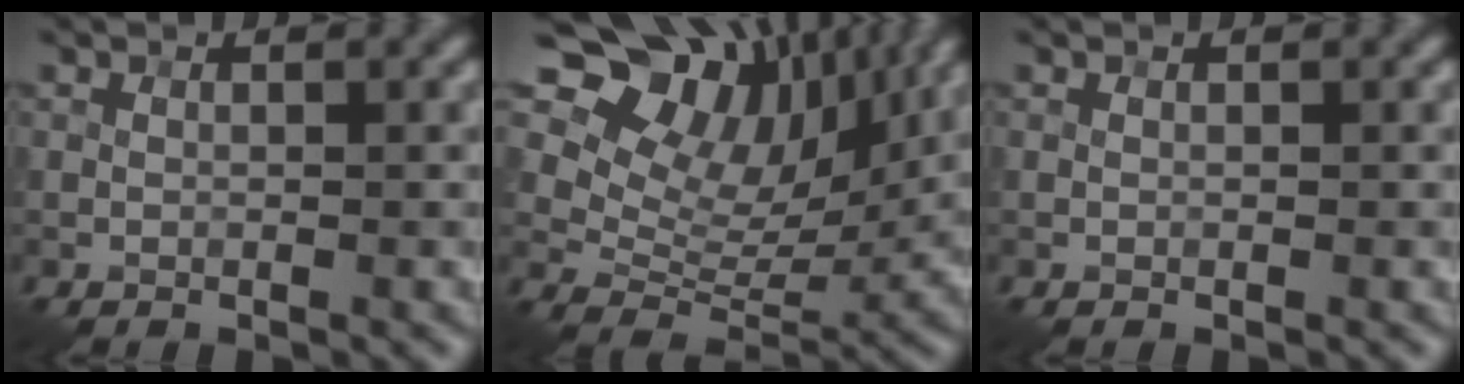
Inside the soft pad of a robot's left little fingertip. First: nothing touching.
{"total": 13.4, "force": [6.9, 8.7, 7.5], "torque": [-0.135, 0.039, 0.112]}
{"total": 0.0}